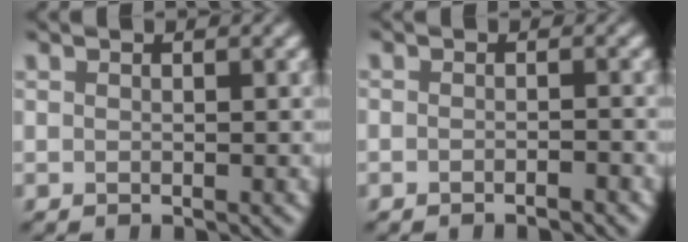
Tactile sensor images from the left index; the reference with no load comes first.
{"total": 1.0, "force": [-1.0, 0.0, 0.2], "torque": [0.001, -0.001, -0.016]}